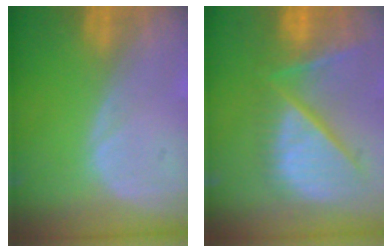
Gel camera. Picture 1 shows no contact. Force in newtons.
{"total": 13.1, "press": 10.8, "slide": 7.3}